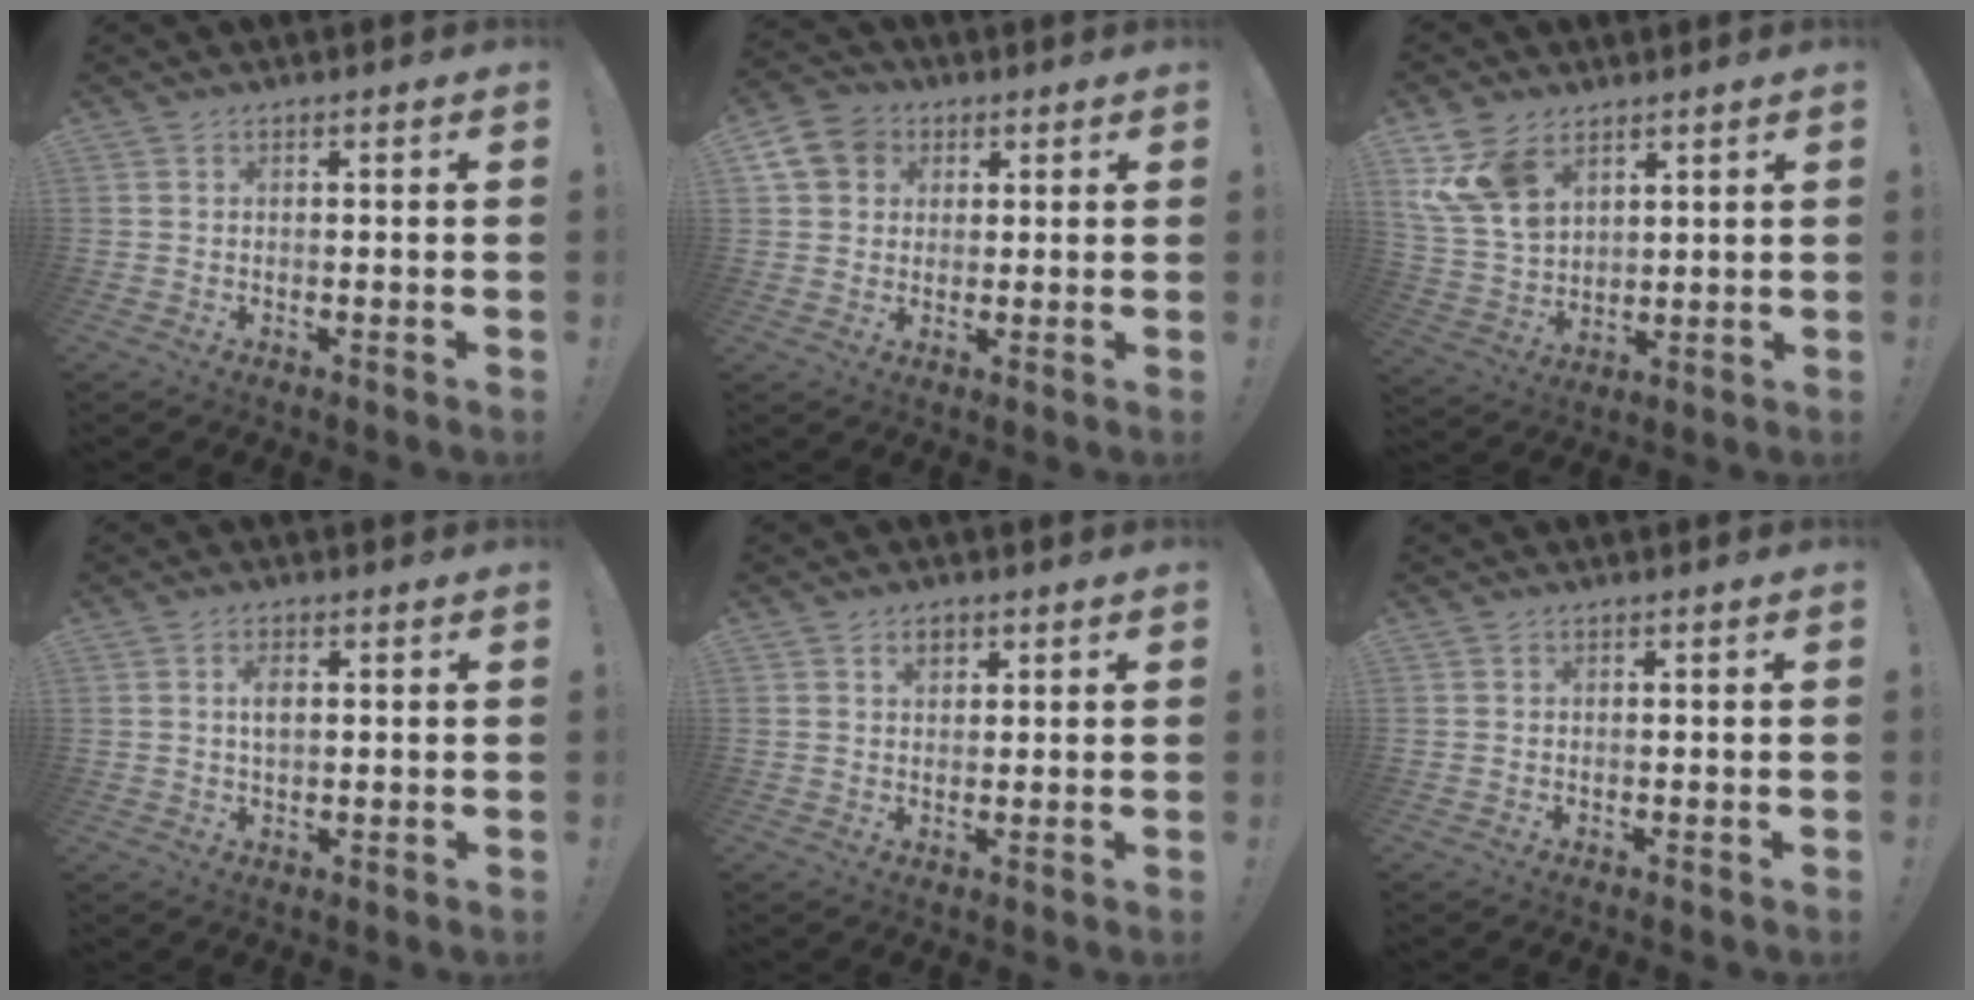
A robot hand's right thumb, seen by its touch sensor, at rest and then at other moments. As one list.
[{"total": 9.0, "force": [3.3, 7.7, 3.2], "torque": [-0.053, -0.008, 0.070]}, {"total": 12.9, "force": [6.8, 8.7, 6.7], "torque": [-0.142, -0.026, 0.139]}, {"total": 4.1, "force": [1.0, 2.7, 2.9], "torque": [-0.042, 0.001, 0.014]}, {"total": 3.0, "force": [1.7, 2.0, 1.4], "torque": [-0.015, -0.005, 0.027]}, {"total": 0.0}]